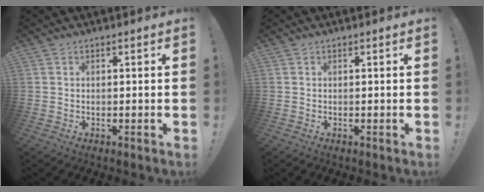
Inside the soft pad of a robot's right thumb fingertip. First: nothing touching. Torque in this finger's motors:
{"motor_torque": [0.01, 0.00, 0.01, -0.02, 0.00]}